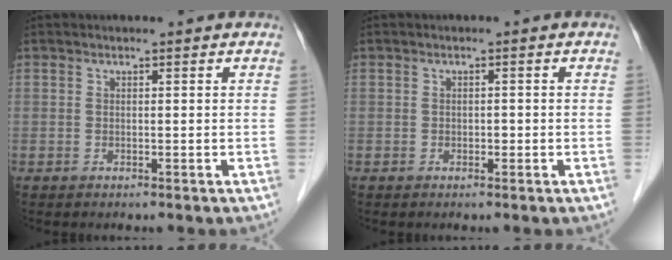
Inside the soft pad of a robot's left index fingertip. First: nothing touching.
{"total": 0.9, "force": [-0.4, 0.6, 0.5], "torque": [-0.007, -0.001, -0.007]}